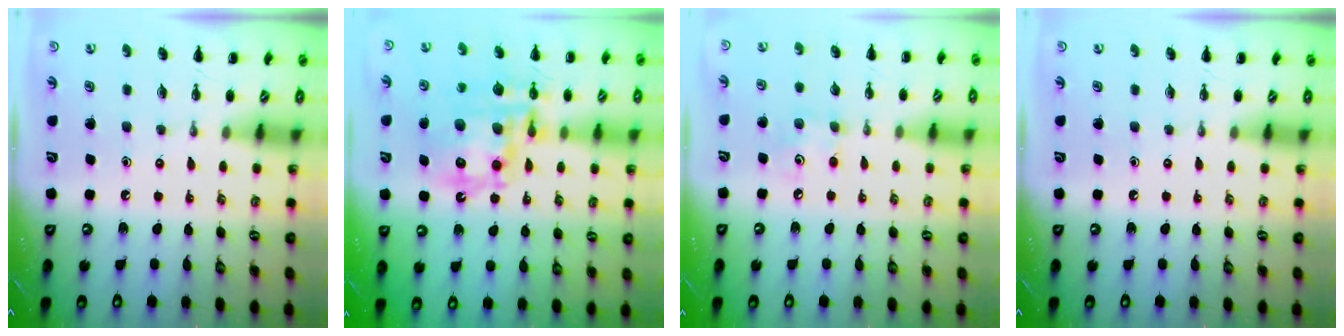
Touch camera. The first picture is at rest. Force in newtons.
{"total": 17.5, "press": 17.1, "slide": 3.9}
{"total": 4.4, "press": 4.3, "slide": 1.0}
{"total": 0.0}